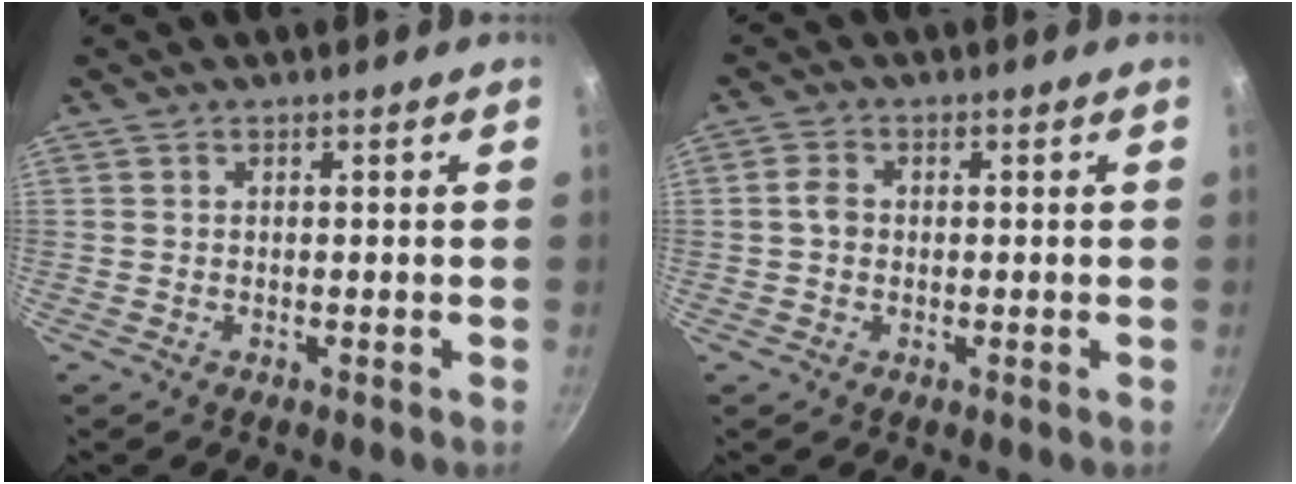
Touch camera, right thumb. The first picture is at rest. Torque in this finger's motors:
{"motor_torque": [-0.40, 0.04, -0.03, -0.04, -0.01]}